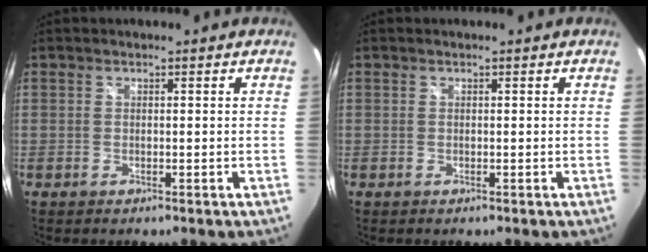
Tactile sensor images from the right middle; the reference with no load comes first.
{"total": 0.0}